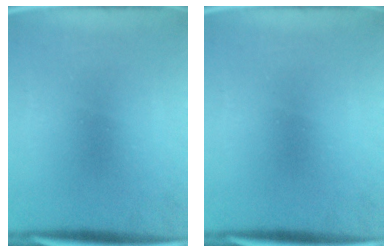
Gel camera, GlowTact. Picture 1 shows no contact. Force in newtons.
{"total": 0.0}